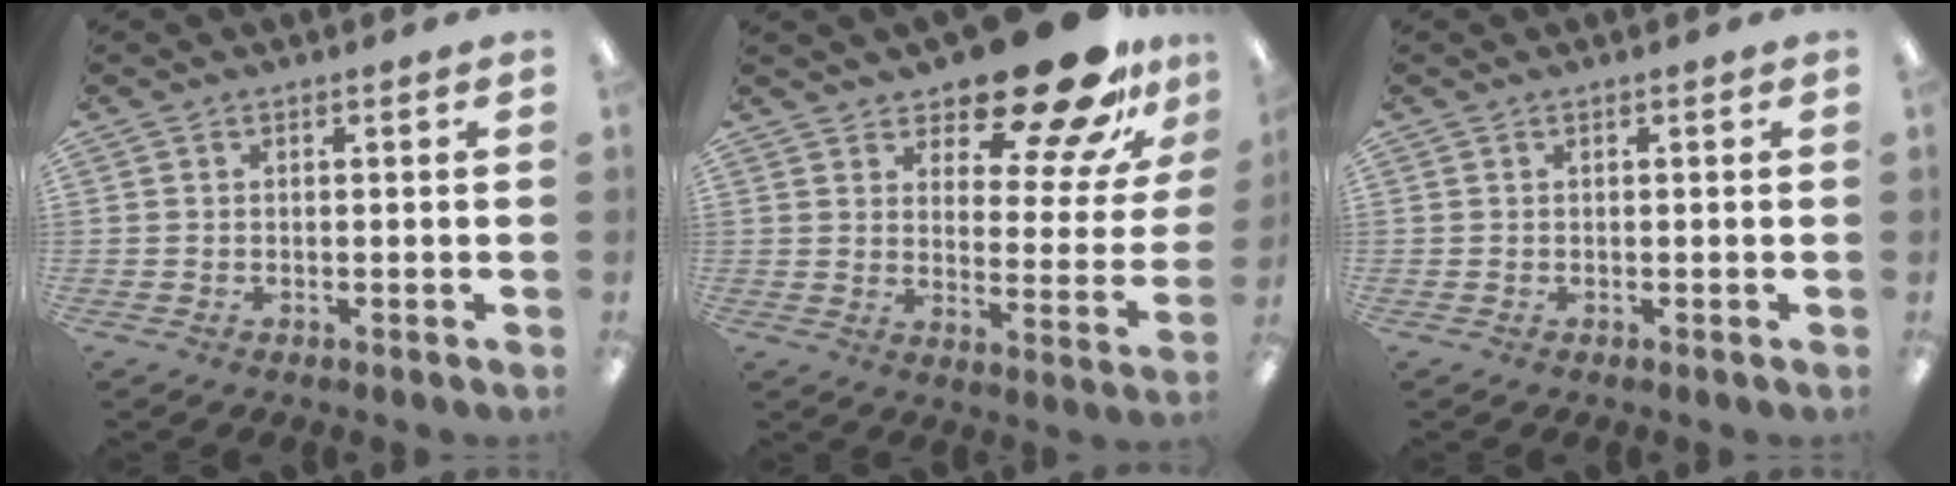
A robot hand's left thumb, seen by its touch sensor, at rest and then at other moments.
{"total": 20.0, "force": [16.2, 6.0, 10.2], "torque": [-0.136, -0.118, 0.264]}
{"total": 0.0}